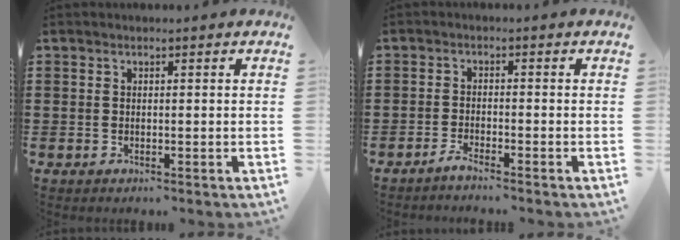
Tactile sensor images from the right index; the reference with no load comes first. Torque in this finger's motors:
{"motor_torque": [-1.05, 1.09, -0.06, -0.01]}